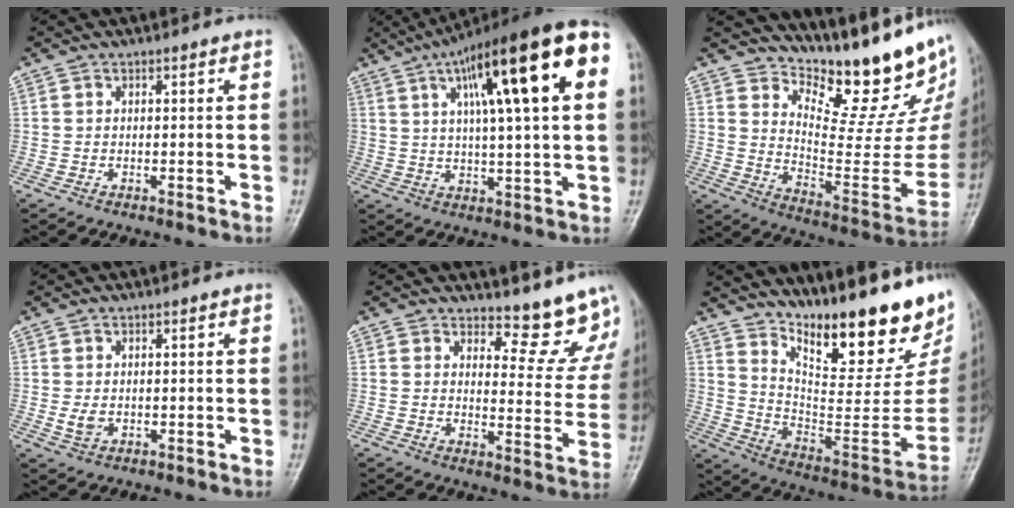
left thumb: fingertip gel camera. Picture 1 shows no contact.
{"total": 21.8, "force": [7.7, 4.4, 20.0], "torque": [-0.308, 0.014, 0.114]}
{"total": 20.6, "force": [16.6, 6.1, 10.7], "torque": [-0.101, -0.141, 0.243]}
{"total": 2.3, "force": [0.0, 1.8, 1.5], "torque": [-0.025, -0.001, 0.005]}
{"total": 10.7, "force": [10.1, 3.2, 1.7], "torque": [0.015, -0.105, 0.112]}
{"total": 28.2, "force": [19.5, 8.3, 18.6], "torque": [-0.251, -0.107, 0.295]}